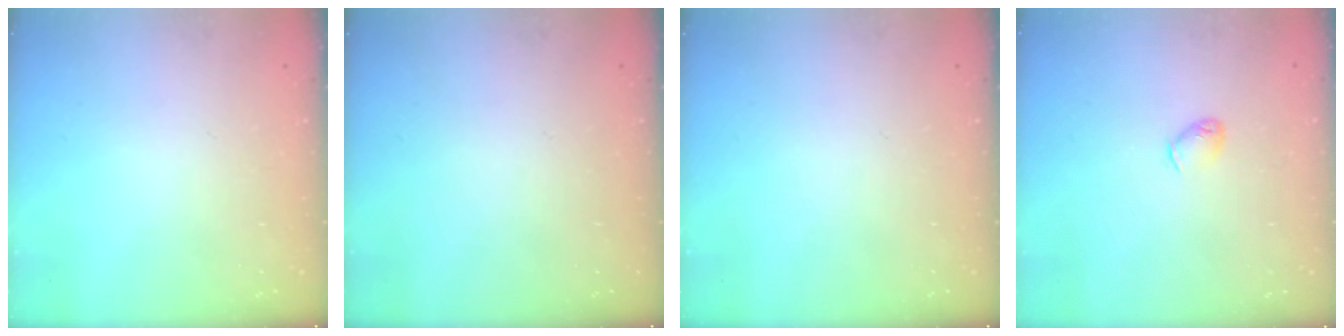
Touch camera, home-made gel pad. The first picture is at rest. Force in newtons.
{"total": 0.0}
{"total": 0.0}
{"total": 3.0, "press": 2.9, "slide": 0.7}